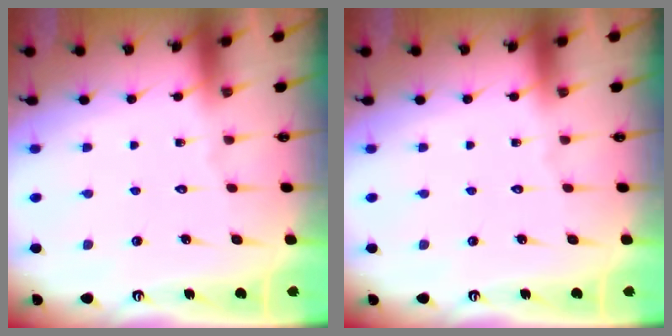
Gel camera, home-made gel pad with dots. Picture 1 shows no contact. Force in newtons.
{"total": 0.0}